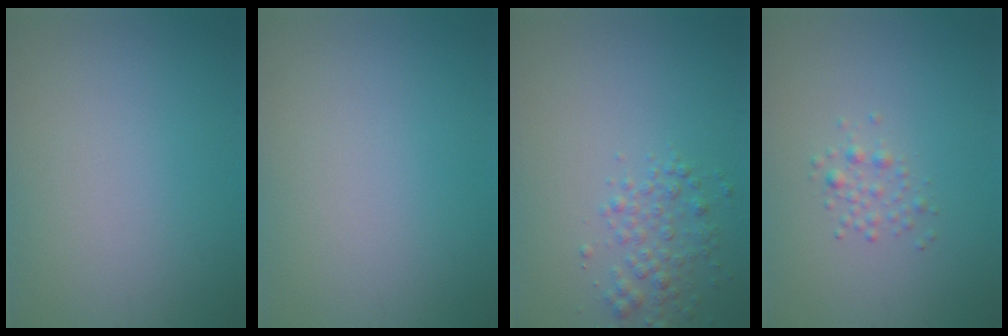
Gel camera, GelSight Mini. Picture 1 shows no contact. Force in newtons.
{"total": 0.0}
{"total": 2.5, "press": 2.5, "slide": 0.1}
{"total": 1.3, "press": 1.3, "slide": 0.0}